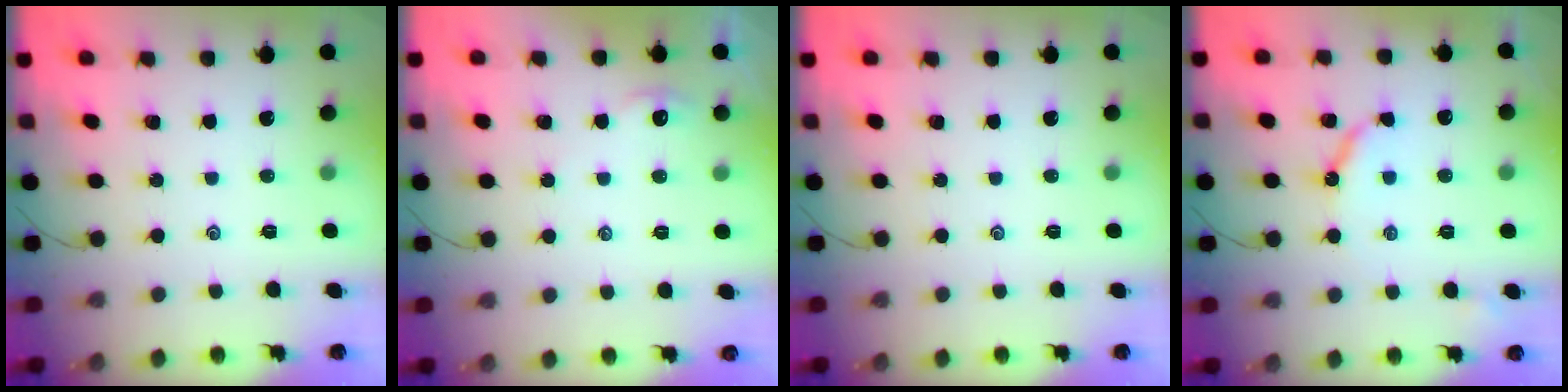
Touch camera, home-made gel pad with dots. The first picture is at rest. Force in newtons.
{"total": 2.5, "press": 2.5, "slide": 0.3}
{"total": 0.0}
{"total": 7.2, "press": 7.2, "slide": 0.5}